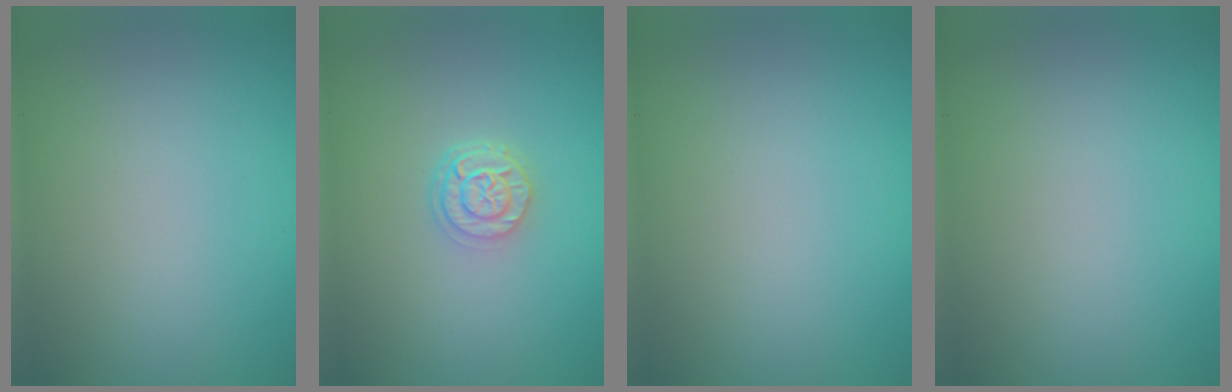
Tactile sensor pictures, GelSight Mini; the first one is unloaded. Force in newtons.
{"total": 2.5, "press": 2.0, "slide": 1.5}
{"total": 0.0}
{"total": 0.0}